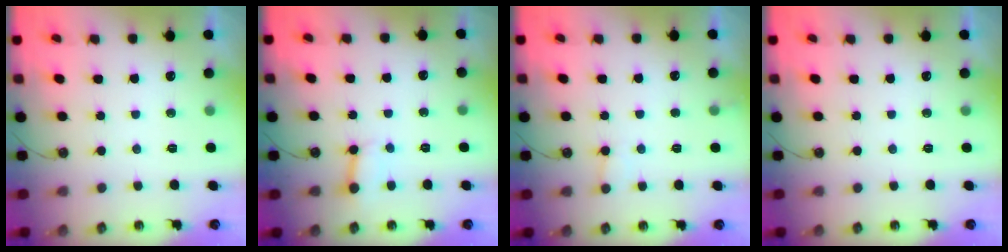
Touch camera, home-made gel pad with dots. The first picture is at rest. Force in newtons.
{"total": 2.5, "press": 2.5, "slide": 0.0}
{"total": 6.3, "press": 6.3, "slide": 0.3}
{"total": 0.0}